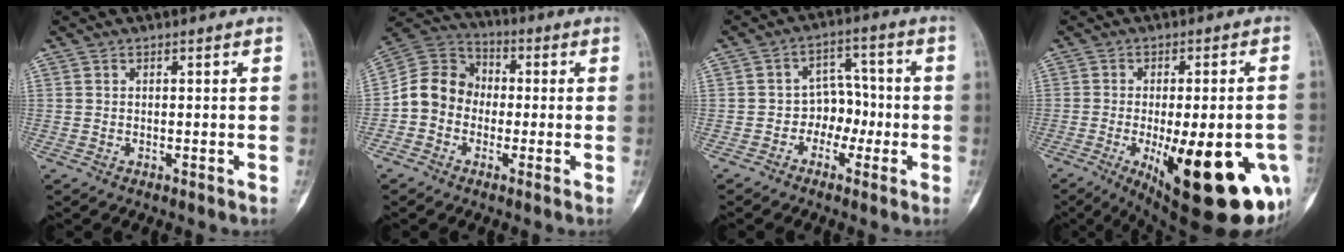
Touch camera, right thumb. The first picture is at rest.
{"total": 9.9, "force": [-1.7, 8.5, 4.7], "torque": [-0.070, 0.038, -0.046]}
{"total": 6.3, "force": [-2.1, 5.1, 3.0], "torque": [0.001, 0.034, -0.045]}
{"total": 24.6, "force": [-8.2, 8.2, 21.7], "torque": [-0.246, -0.012, -0.092]}